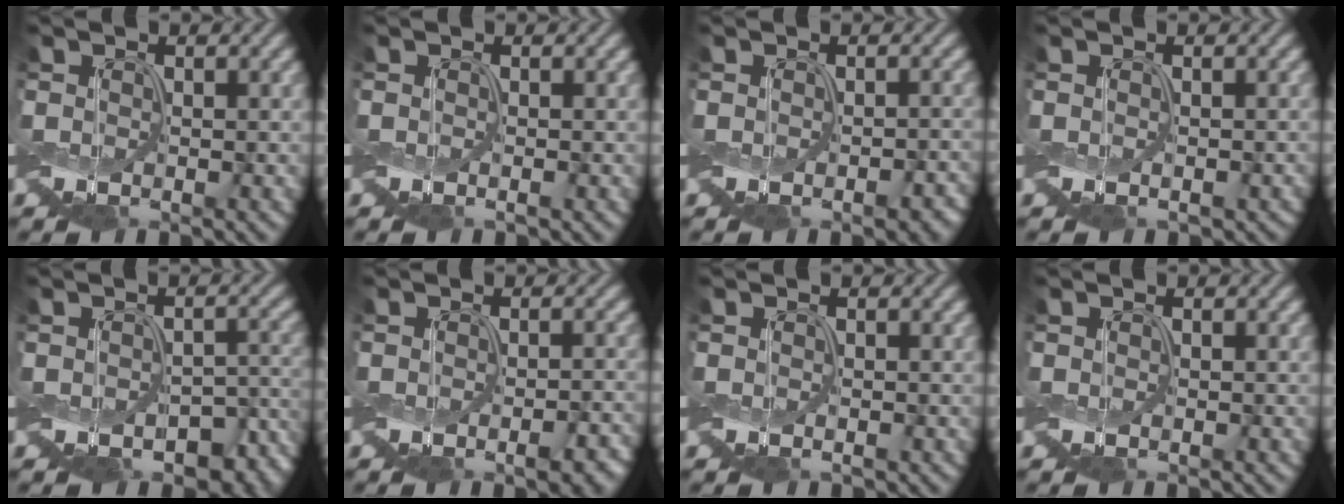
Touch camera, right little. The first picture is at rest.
{"total": 0.0}
{"total": 2.6, "force": [-0.7, 1.8, 1.8], "torque": [-0.020, -0.008, -0.008]}
{"total": 0.0}
{"total": 8.9, "force": [-5.2, 5.6, 4.6], "torque": [-0.057, -0.015, -0.063]}
{"total": 3.7, "force": [-1.4, 2.1, 2.6], "torque": [-0.030, -0.011, -0.015]}
{"total": 0.0}
{"total": 0.0}